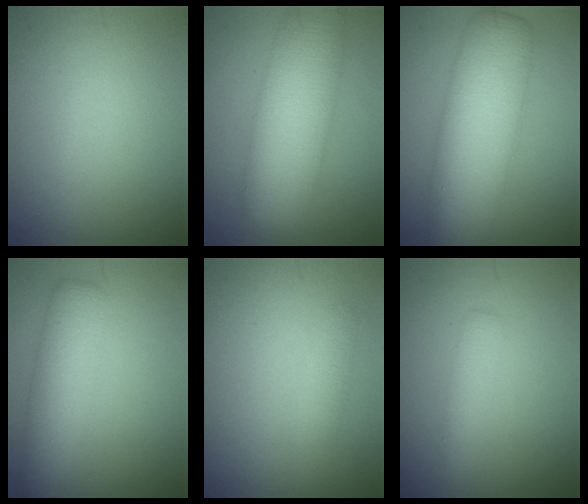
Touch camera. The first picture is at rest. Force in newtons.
{"total": 9.5, "press": 9.5, "slide": 0.3}
{"total": 10.2, "press": 10.2, "slide": 0.3}
{"total": 4.5, "press": 4.5, "slide": 0.1}
{"total": 1.4, "press": 1.4, "slide": 0.0}
{"total": 1.8, "press": 1.8, "slide": 0.1}